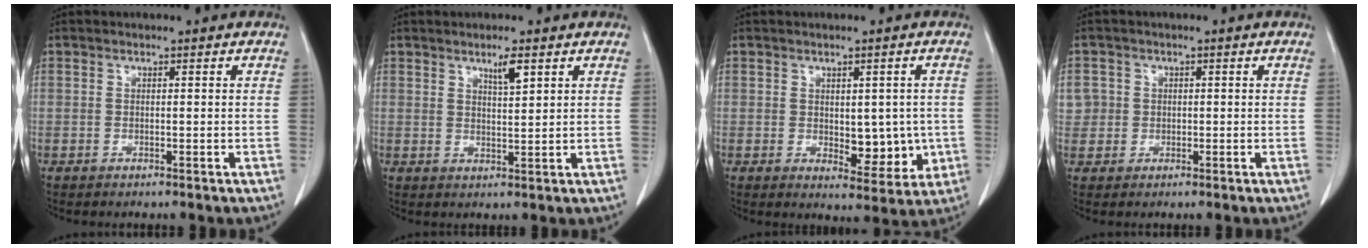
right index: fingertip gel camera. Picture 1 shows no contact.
{"total": 3.3, "force": [2.0, 0.3, 2.6], "torque": [-0.045, -0.005, 0.036]}
{"total": 7.1, "force": [-0.4, 3.7, 6.0], "torque": [-0.064, -0.003, 0.007]}
{"total": 3.5, "force": [0.5, 3.4, 0.2], "torque": [0.012, 0.008, 0.011]}